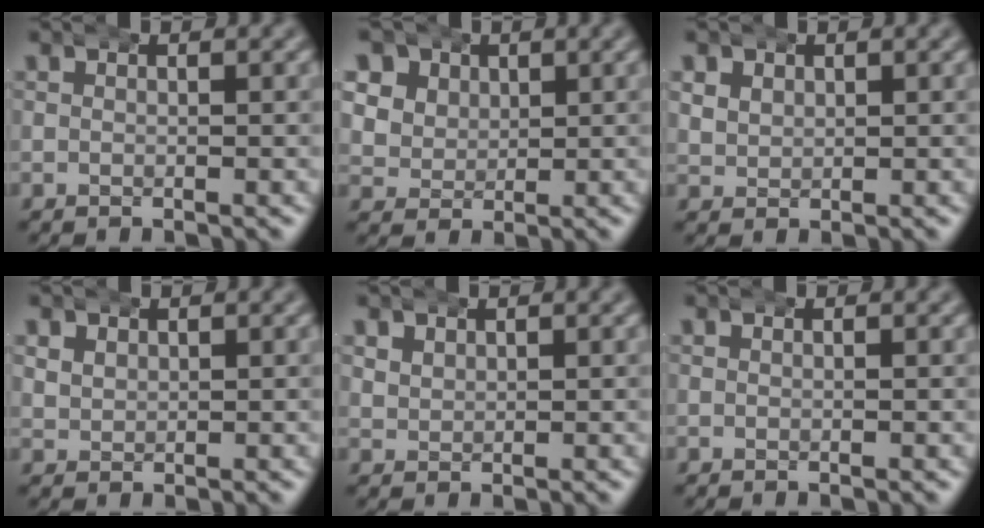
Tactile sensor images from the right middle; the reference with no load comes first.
{"total": 9.0, "force": [2.1, 8.0, 3.6], "torque": [-0.103, -0.017, 0.030]}
{"total": 3.1, "force": [0.9, 2.7, 1.1], "torque": [-0.033, -0.006, 0.019]}
{"total": 2.3, "force": [0.8, 2.0, 0.8], "torque": [-0.024, -0.004, 0.017]}
{"total": 1.6, "force": [0.8, 1.3, 0.5], "torque": [-0.016, -0.002, 0.018]}
{"total": 0.0}